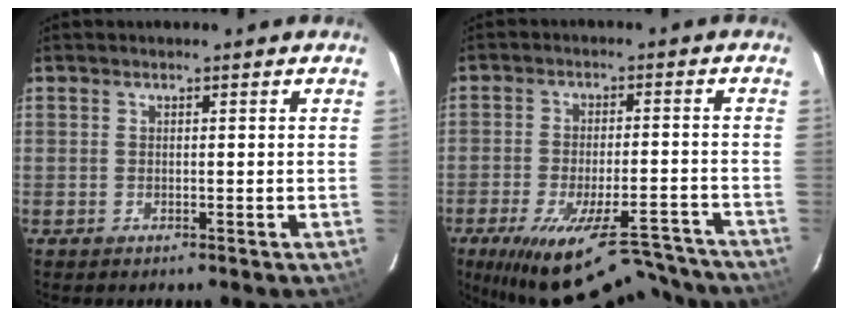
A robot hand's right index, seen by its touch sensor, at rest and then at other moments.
{"total": 20.0, "force": [-16.9, 5.3, 9.3], "torque": [-0.168, -0.020, -0.235]}